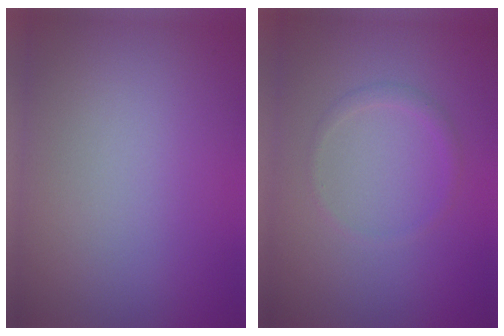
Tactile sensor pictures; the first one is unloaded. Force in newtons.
{"total": 1.0, "press": 1.0, "slide": 0.1}